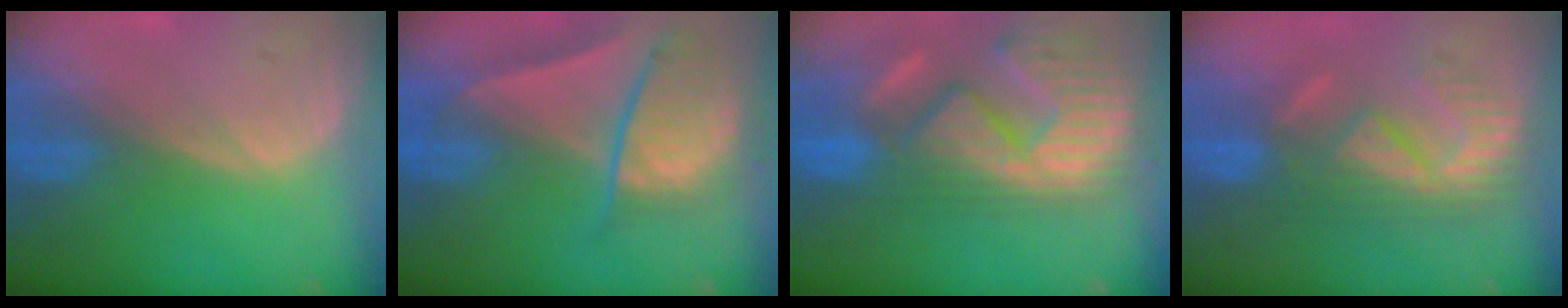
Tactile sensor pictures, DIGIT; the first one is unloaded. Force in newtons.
{"total": 9.4, "press": 8.1, "slide": 4.8}
{"total": 15.0, "press": 12.4, "slide": 8.5}
{"total": 8.3, "press": 7.7, "slide": 3.1}